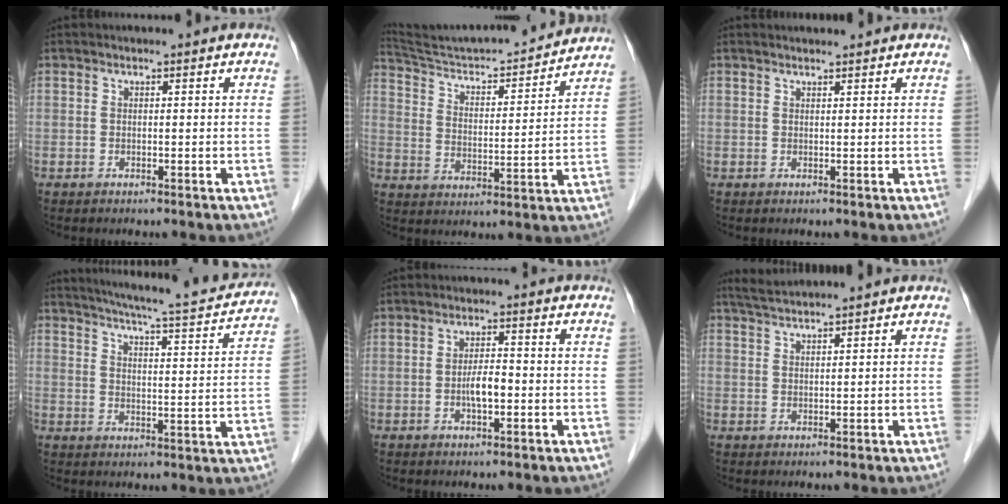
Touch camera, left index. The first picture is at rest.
{"total": 20.7, "force": [19.3, 1.4, 7.2], "torque": [-0.118, -0.003, 0.287]}
{"total": 1.8, "force": [1.7, 0.1, 0.6], "torque": [-0.007, 0.012, 0.026]}
{"total": 18.8, "force": [17.1, 1.3, 7.7], "torque": [-0.119, -0.019, 0.220]}
{"total": 3.5, "force": [-1.0, 1.0, 3.2], "torque": [-0.060, -0.001, -0.018]}
{"total": 4.2, "force": [3.8, -0.7, 1.5], "torque": [-0.026, 0.023, 0.072]}